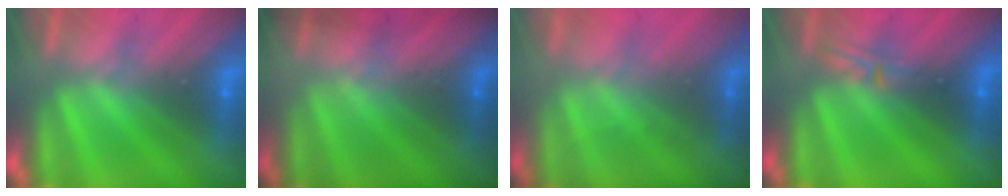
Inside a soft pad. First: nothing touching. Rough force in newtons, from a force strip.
{"total": 1.7}
{"total": 1.4}
{"total": 2.3}